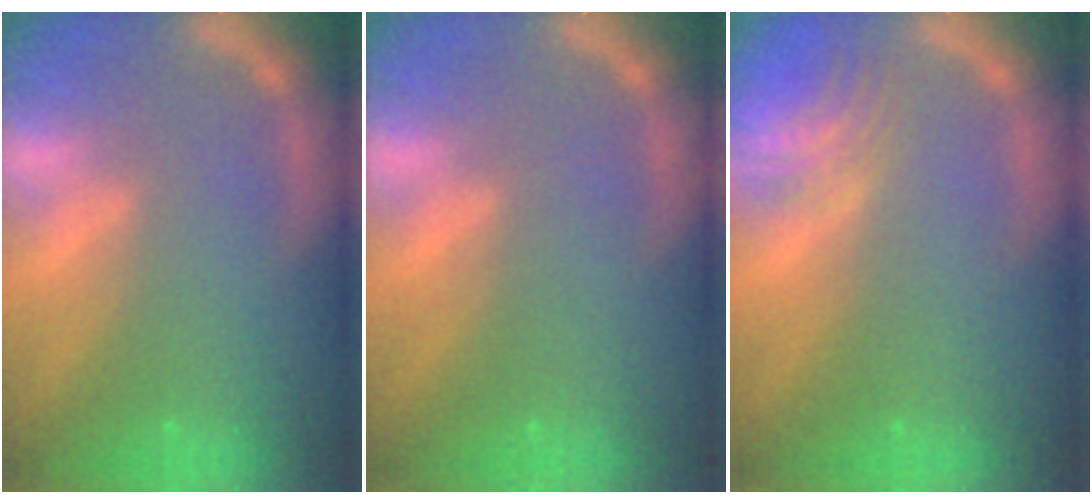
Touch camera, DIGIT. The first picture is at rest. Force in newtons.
{"total": 0.0}
{"total": 4.5}